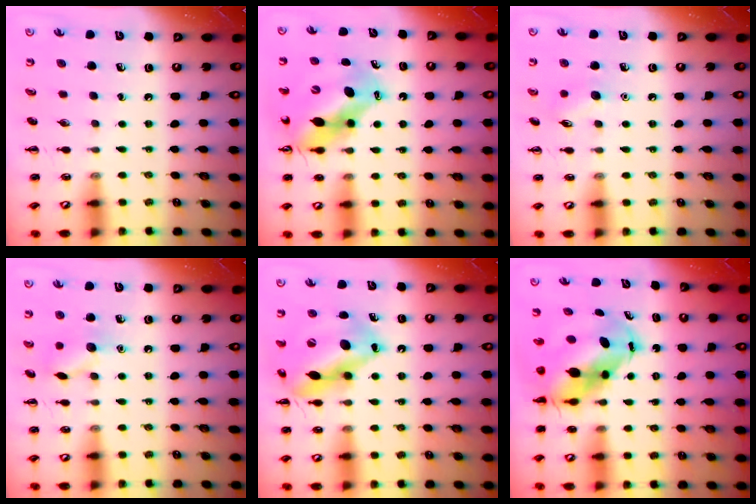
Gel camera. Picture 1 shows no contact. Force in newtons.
{"total": 12.7, "press": 12.1, "slide": 3.7}
{"total": 6.1, "press": 5.9, "slide": 1.6}
{"total": 9.3, "press": 9.3, "slide": 0.9}
{"total": 17.7, "press": 17.6, "slide": 1.8}
{"total": 9.5, "press": 9.1, "slide": 2.7}